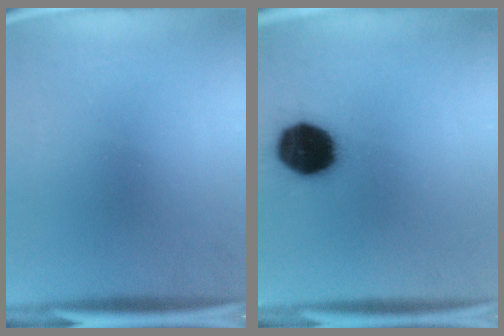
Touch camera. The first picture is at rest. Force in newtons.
{"total": 16.8}